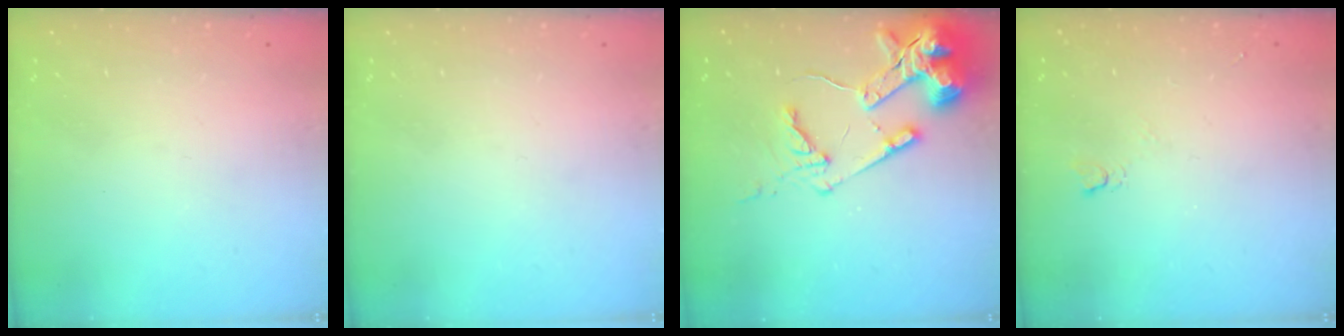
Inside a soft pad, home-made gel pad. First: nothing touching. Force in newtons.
{"total": 0.0}
{"total": 14.5, "press": 14.3, "slide": 1.9}
{"total": 2.7, "press": 2.6, "slide": 0.5}